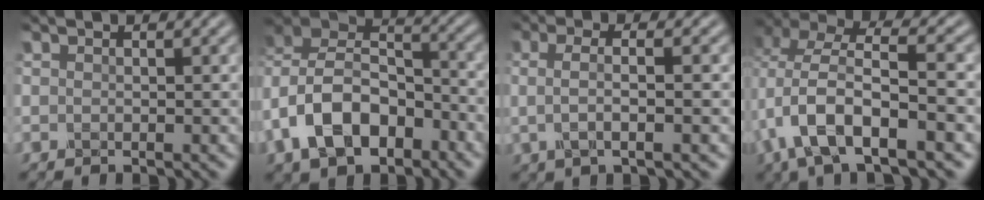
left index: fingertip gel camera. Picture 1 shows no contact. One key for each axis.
{"total": 10.5, "fx": -4.0, "fy": 6.9, "fz": 6.8, "tx": -0.127, "ty": 0.004, "tz": -0.086}
{"total": 3.6, "fx": 0.0, "fy": 1.2, "fz": 3.4, "tx": -0.059, "ty": 0.000, "tz": -0.003}
{"total": 9.1, "fx": -1.5, "fy": 3.7, "fz": 8.2, "tx": -0.159, "ty": 0.012, "tz": -0.037}